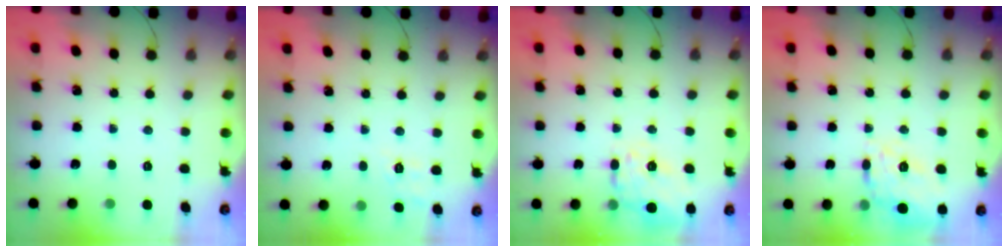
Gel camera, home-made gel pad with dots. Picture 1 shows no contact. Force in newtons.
{"total": 4.8, "press": 4.3, "slide": 2.2}
{"total": 18.1, "press": 18.0, "slide": 1.8}
{"total": 18.9, "press": 18.9, "slide": 0.7}